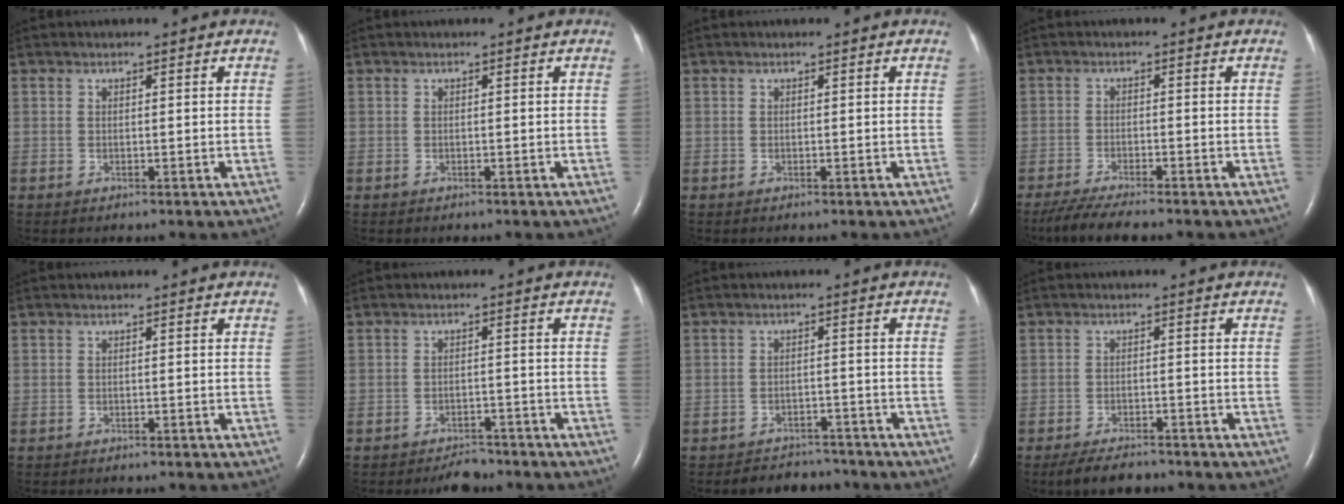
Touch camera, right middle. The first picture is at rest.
{"total": 0.0}
{"total": 0.0}
{"total": 6.8, "force": [-5.7, 0.4, 3.5], "torque": [-0.064, -0.021, -0.098]}
{"total": 1.7, "force": [-1.5, 0.5, 0.7], "torque": [-0.018, -0.004, -0.014]}
{"total": 3.4, "force": [-3.1, 1.3, 0.6], "torque": [-0.015, 0.001, -0.045]}
{"total": 5.3, "force": [-5.0, 1.7, -0.4], "torque": [0.007, 0.008, -0.070]}
{"total": 4.8, "force": [-4.2, 1.4, 1.9], "torque": [-0.039, -0.009, -0.068]}